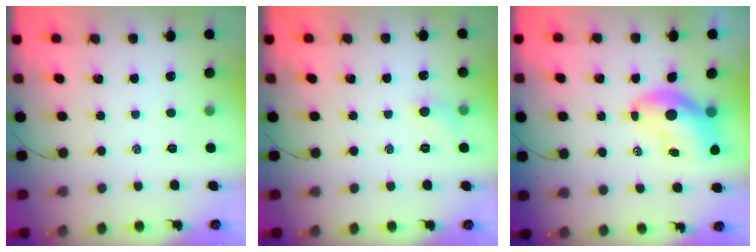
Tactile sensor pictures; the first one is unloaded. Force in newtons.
{"total": 3.9, "press": 3.7, "slide": 1.3}
{"total": 7.4, "press": 7.2, "slide": 2.0}